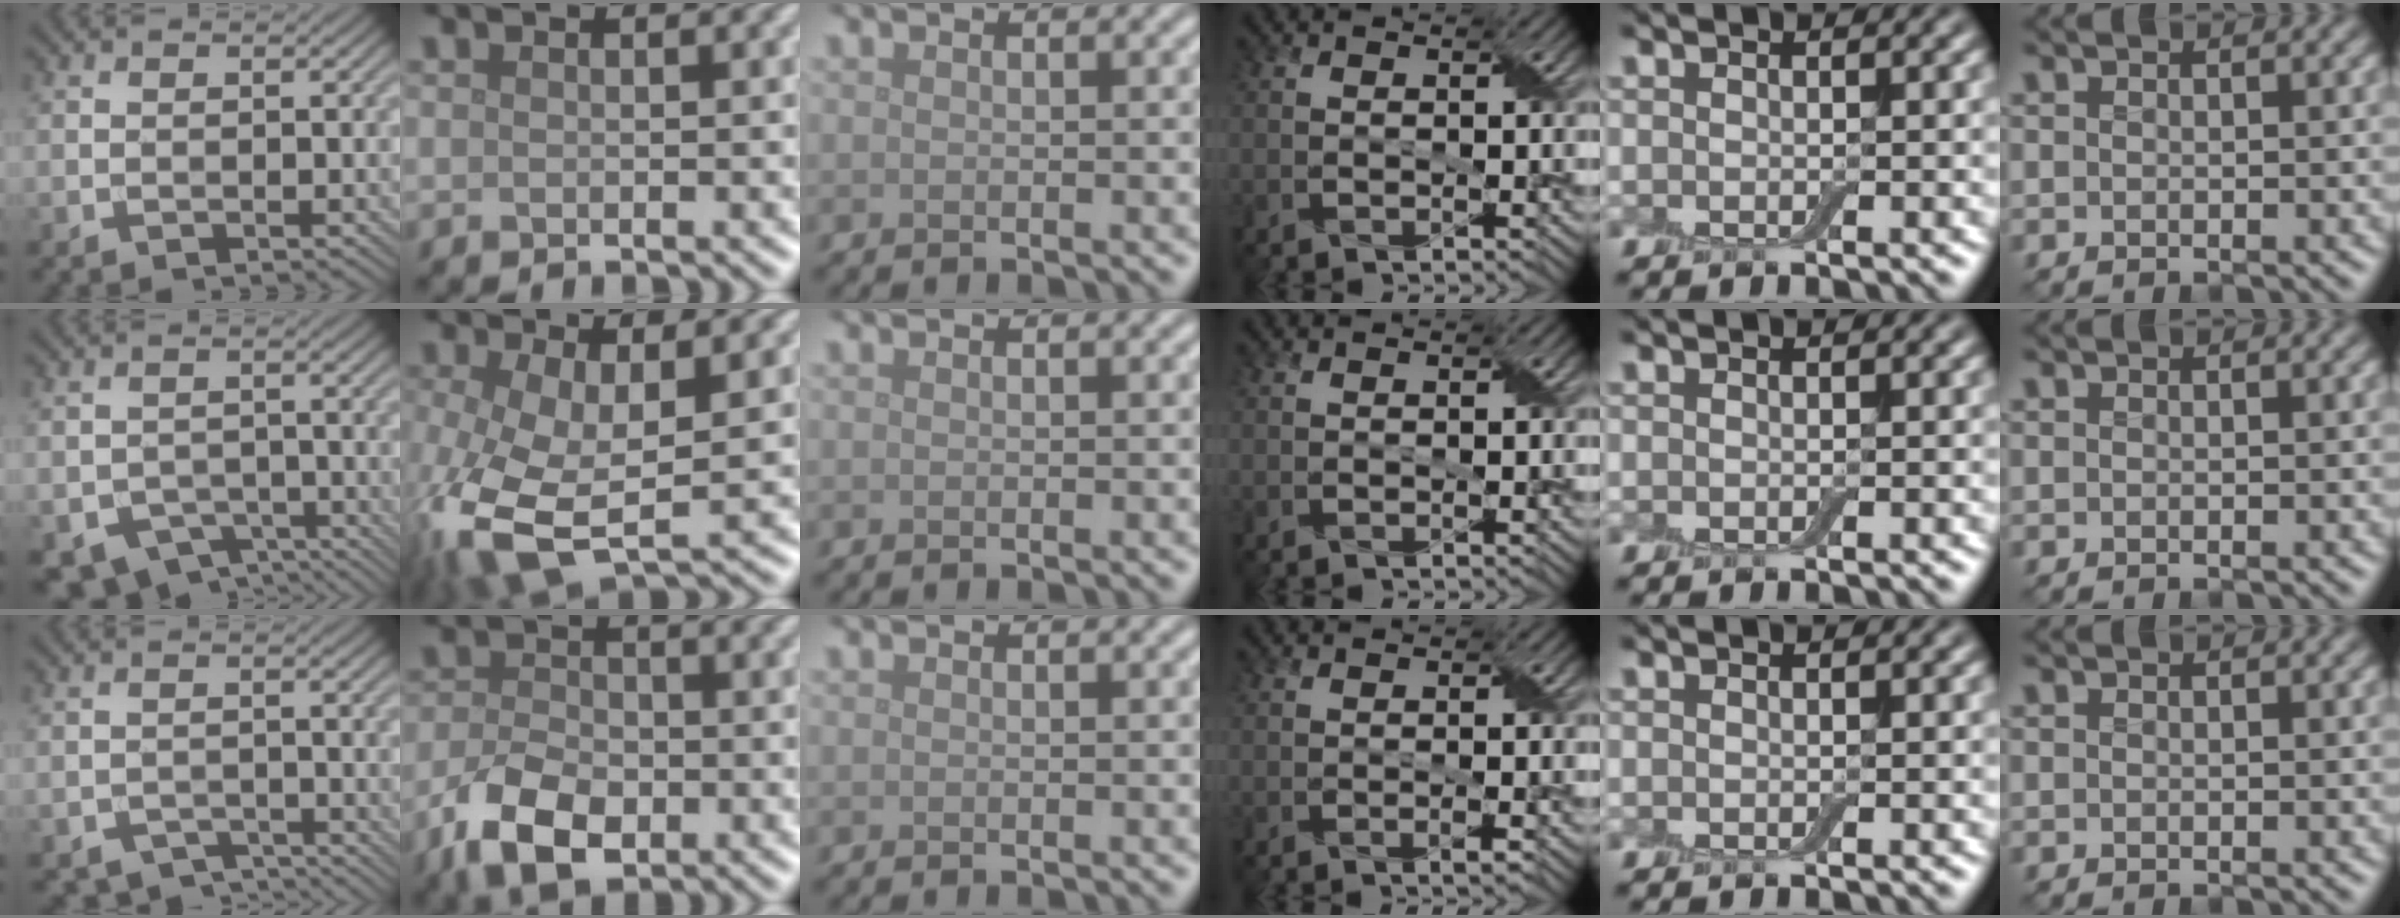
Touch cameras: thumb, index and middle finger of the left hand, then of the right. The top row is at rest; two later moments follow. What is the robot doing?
{"motion": "peel", "object": "small bumper sticker"}